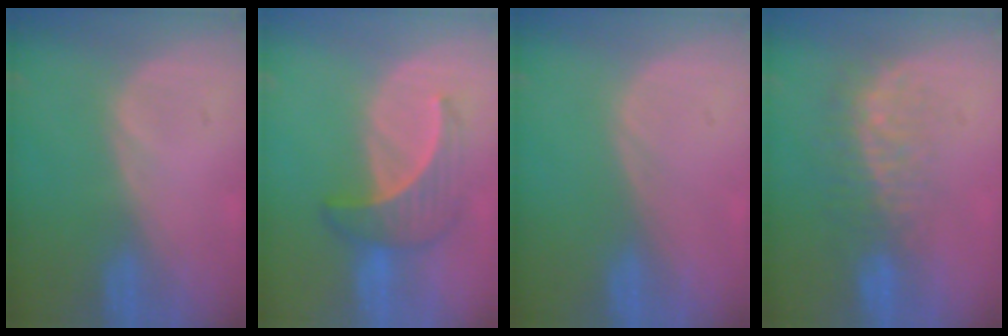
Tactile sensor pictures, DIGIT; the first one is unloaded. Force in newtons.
{"total": 6.3, "press": 6.0, "slide": 1.8}
{"total": 0.0}
{"total": 8.4, "press": 7.2, "slide": 4.3}